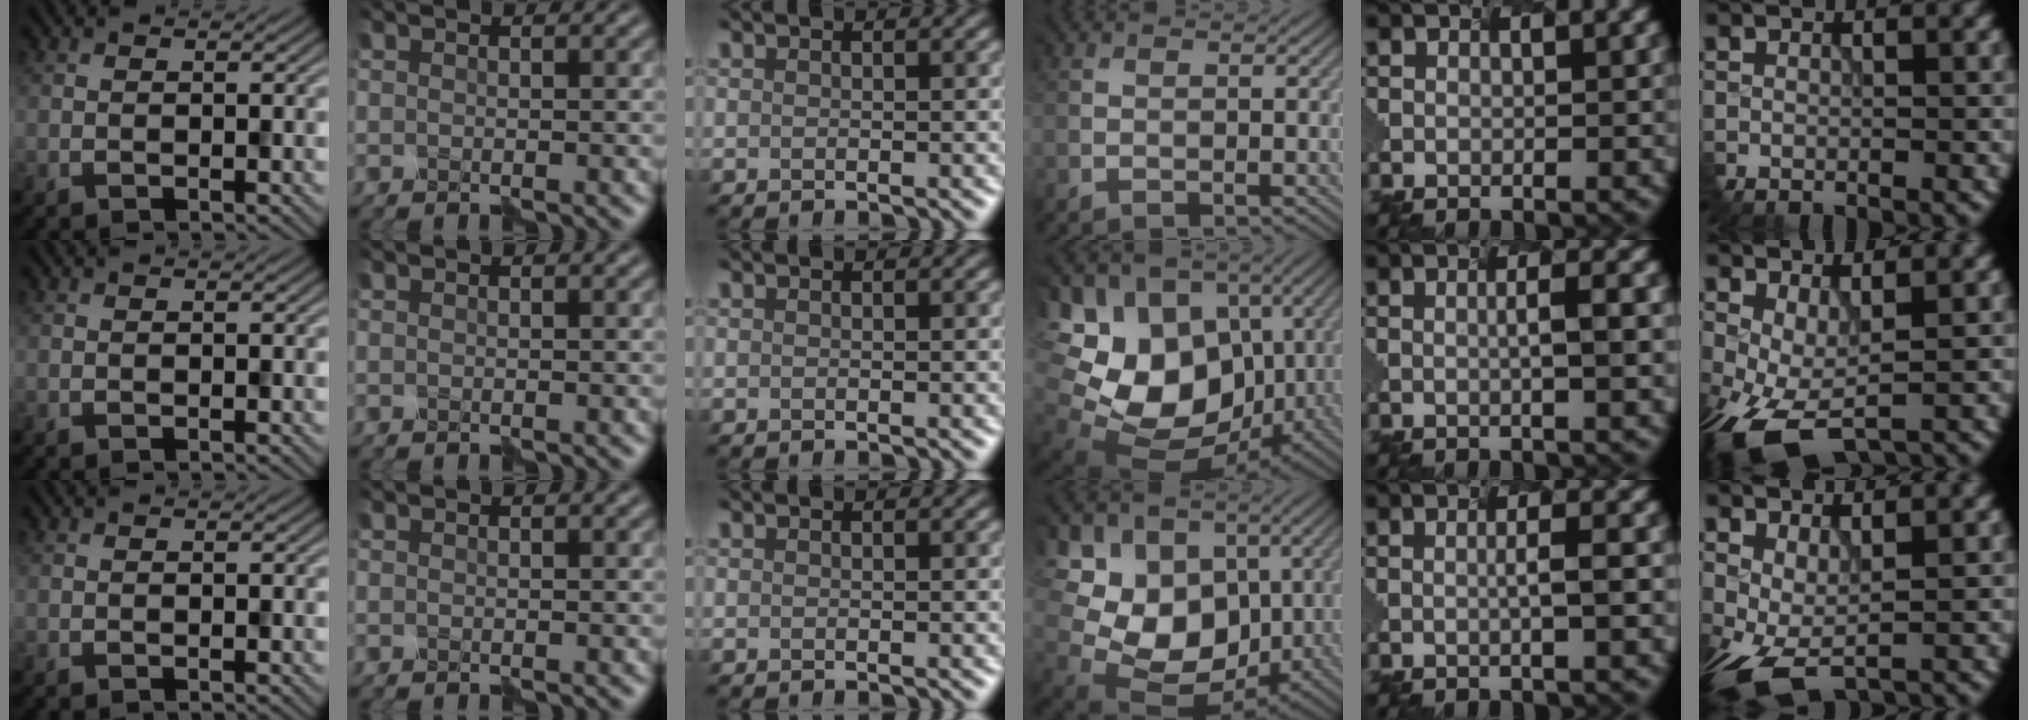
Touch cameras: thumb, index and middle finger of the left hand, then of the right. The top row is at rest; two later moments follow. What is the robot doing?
{"motion": "disassemble", "object": "velcro strap"}